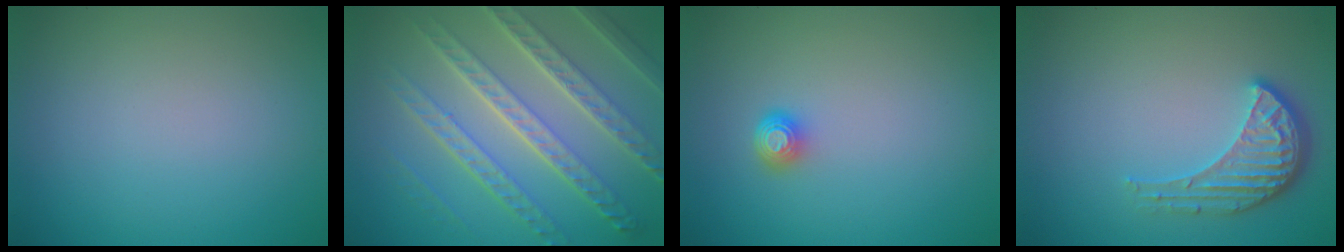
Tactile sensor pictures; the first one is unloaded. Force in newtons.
{"total": 8.2, "press": 5.8, "slide": 5.8}
{"total": 1.5, "press": 1.2, "slide": 0.9}
{"total": 3.5, "press": 2.8, "slide": 2.1}